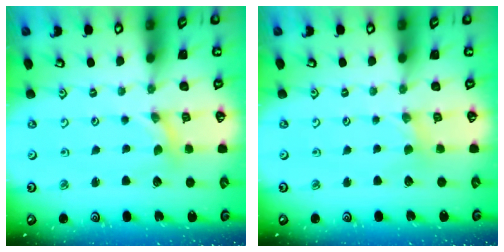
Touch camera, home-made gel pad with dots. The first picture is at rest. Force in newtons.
{"total": 1.7, "press": 1.7, "slide": 0.4}